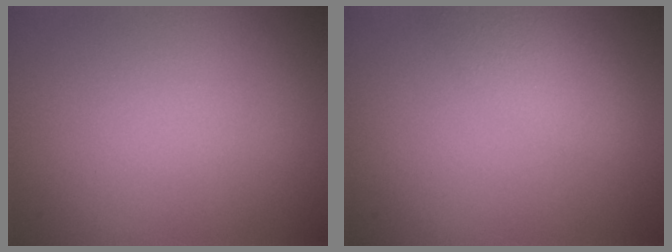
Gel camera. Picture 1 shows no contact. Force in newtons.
{"total": 2.8, "press": 2.8, "slide": 0.1}